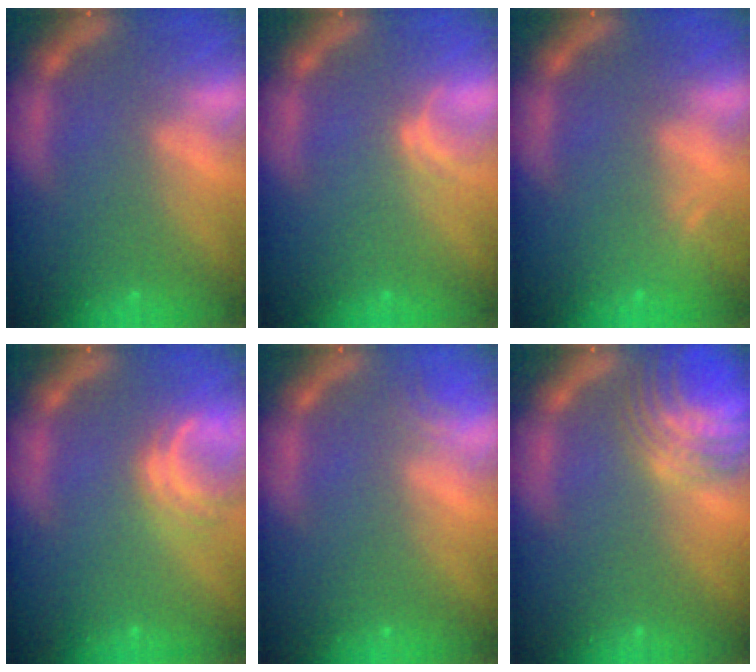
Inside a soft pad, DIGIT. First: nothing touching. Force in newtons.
{"total": 1.0}
{"total": 1.5}
{"total": 3.0}
{"total": 0.9}
{"total": 8.5}